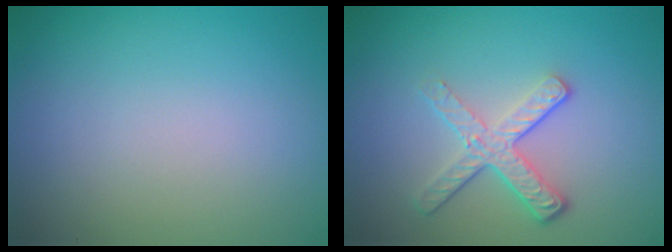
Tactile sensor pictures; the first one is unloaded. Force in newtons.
{"total": 3.7, "press": 2.7, "slide": 2.5}